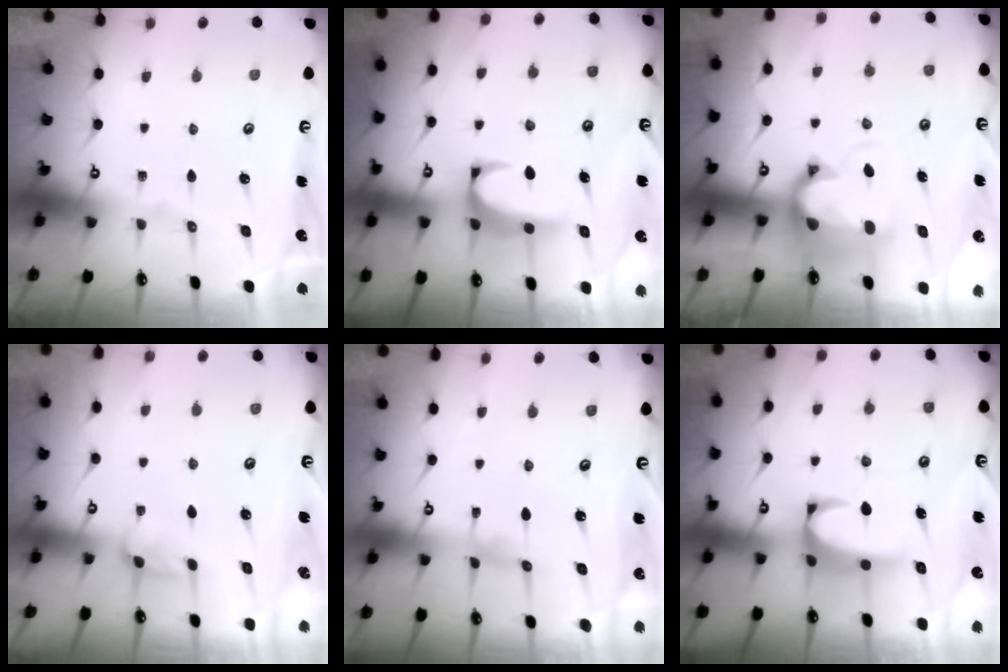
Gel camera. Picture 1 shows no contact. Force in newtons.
{"total": 2.2, "press": 2.0, "slide": 1.0}
{"total": 3.0, "press": 2.7, "slide": 1.4}
{"total": 0.9, "press": 0.8, "slide": 0.4}
{"total": 0.7, "press": 0.4, "slide": 0.5}
{"total": 7.3, "press": 7.2, "slide": 1.0}